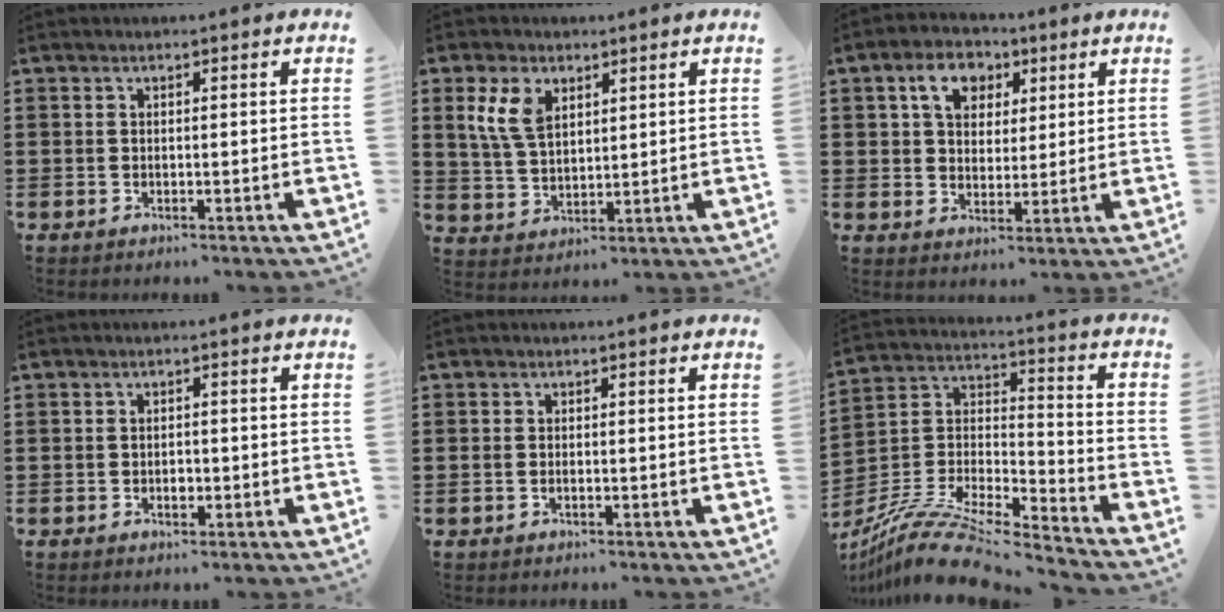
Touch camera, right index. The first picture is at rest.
{"total": 6.3, "force": [2.8, 3.7, 4.2], "torque": [-0.102, 0.006, 0.051]}
{"total": 6.5, "force": [3.0, 4.7, 3.3], "torque": [-0.064, 0.007, 0.048]}
{"total": 1.4, "force": [-0.4, 0.7, 1.2], "torque": [-0.023, -0.003, -0.006]}
{"total": 0.5, "force": [-0.2, 0.1, 0.5], "torque": [-0.011, -0.005, -0.003]}
{"total": 12.2, "force": [-10.3, 3.0, 5.8], "torque": [-0.121, 0.025, -0.203]}